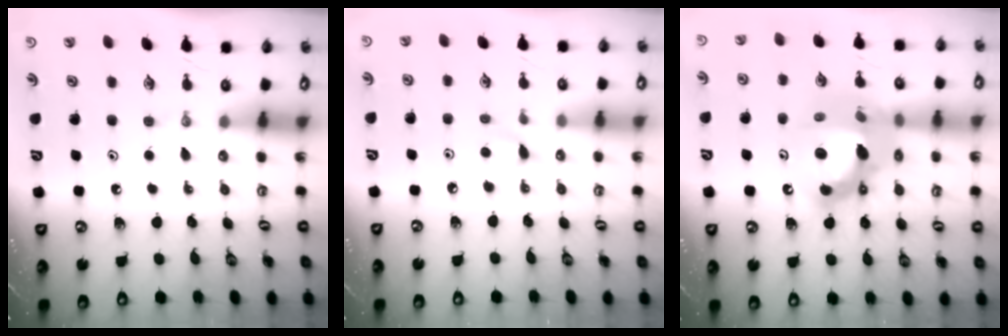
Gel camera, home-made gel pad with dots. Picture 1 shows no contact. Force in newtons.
{"total": 3.6, "press": 3.6, "slide": 0.6}
{"total": 18.0, "press": 17.9, "slide": 1.5}